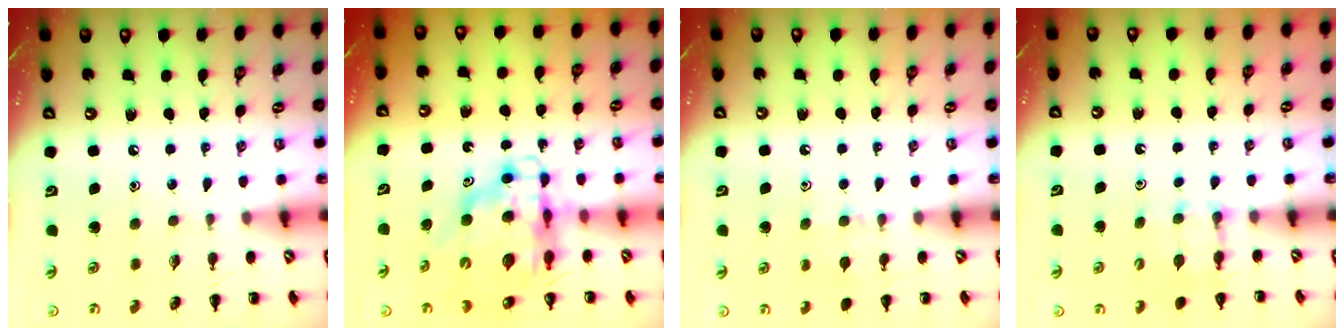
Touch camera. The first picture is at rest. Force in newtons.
{"total": 13.6, "press": 13.0, "slide": 4.0}
{"total": 6.6, "press": 6.3, "slide": 2.1}
{"total": 6.1, "press": 5.9, "slide": 1.6}